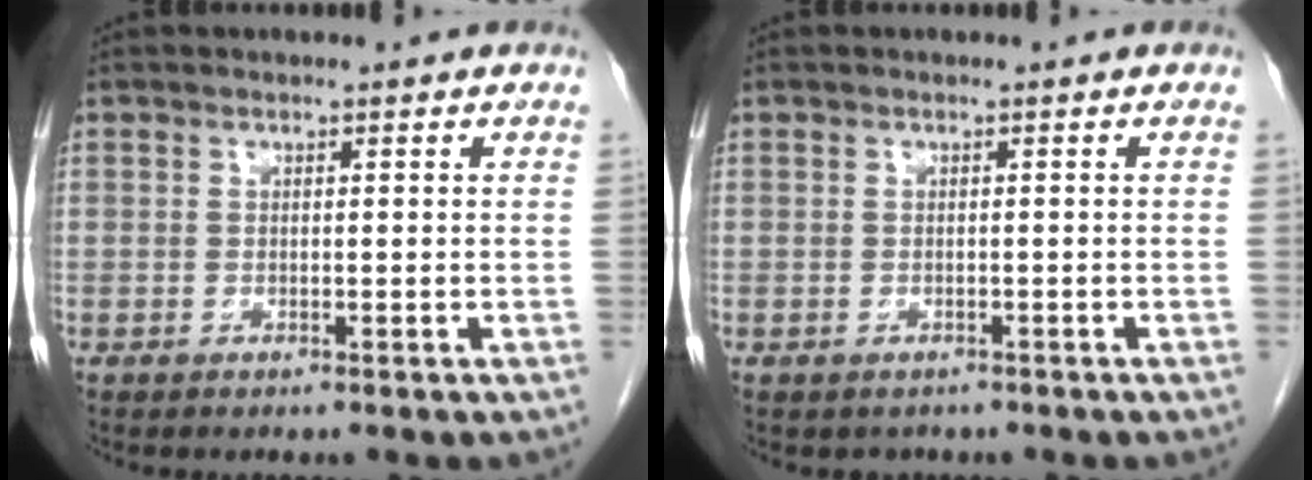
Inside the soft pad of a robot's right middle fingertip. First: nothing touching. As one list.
[{"total": 1.3, "force": [-1.0, 0.8, 0.1], "torque": [-0.006, -0.001, -0.011]}]